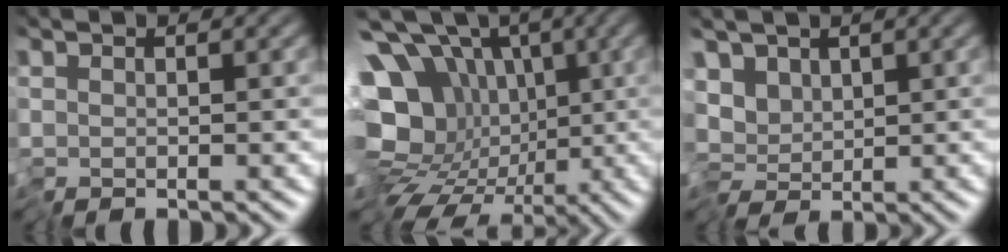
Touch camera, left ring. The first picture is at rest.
{"total": 12.8, "force": [-1.9, 10.7, 6.9], "torque": [-0.123, -0.007, -0.040]}
{"total": 2.9, "force": [-0.5, 2.0, 2.1], "torque": [-0.023, 0.004, -0.017]}